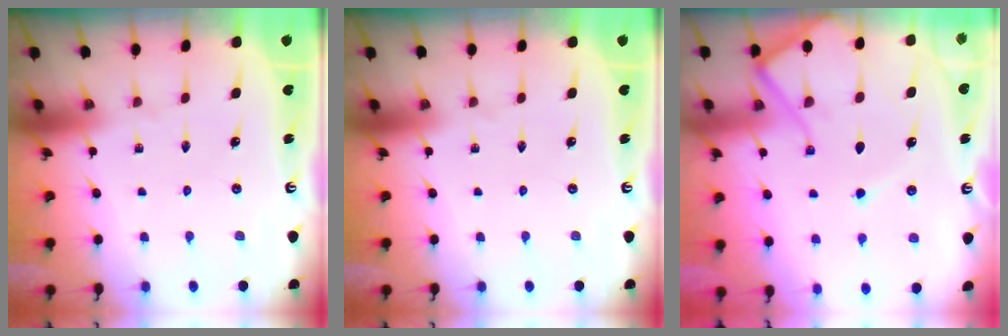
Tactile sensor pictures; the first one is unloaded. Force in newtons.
{"total": 0.0}
{"total": 10.2, "press": 10.1, "slide": 1.2}